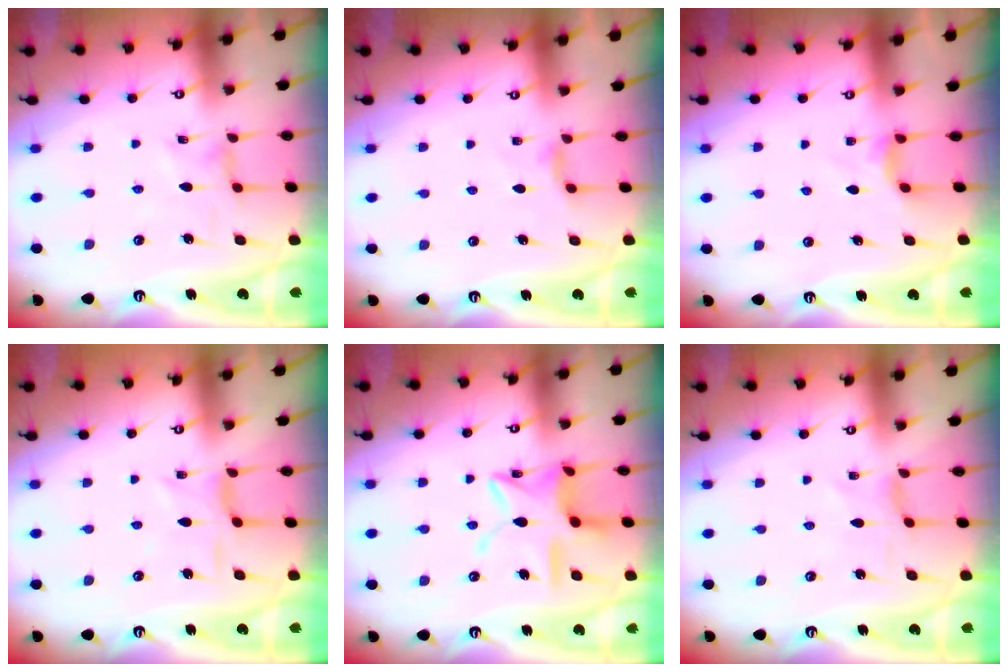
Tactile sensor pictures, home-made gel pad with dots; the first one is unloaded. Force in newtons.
{"total": 4.6, "press": 4.5, "slide": 0.7}
{"total": 2.8, "press": 2.8, "slide": 0.5}
{"total": 4.4, "press": 4.4, "slide": 0.4}
{"total": 11.3, "press": 11.2, "slide": 0.7}
{"total": 1.0, "press": 1.0, "slide": 0.2}